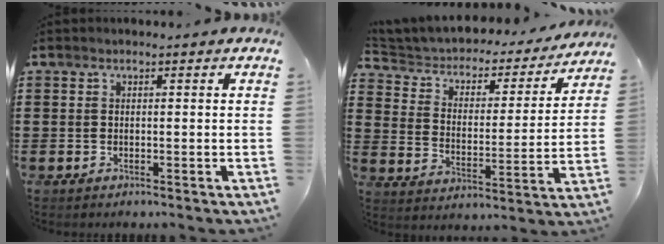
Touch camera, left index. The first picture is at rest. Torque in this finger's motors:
{"motor_torque": [2.14, 0.00, 1.05, 0.21]}